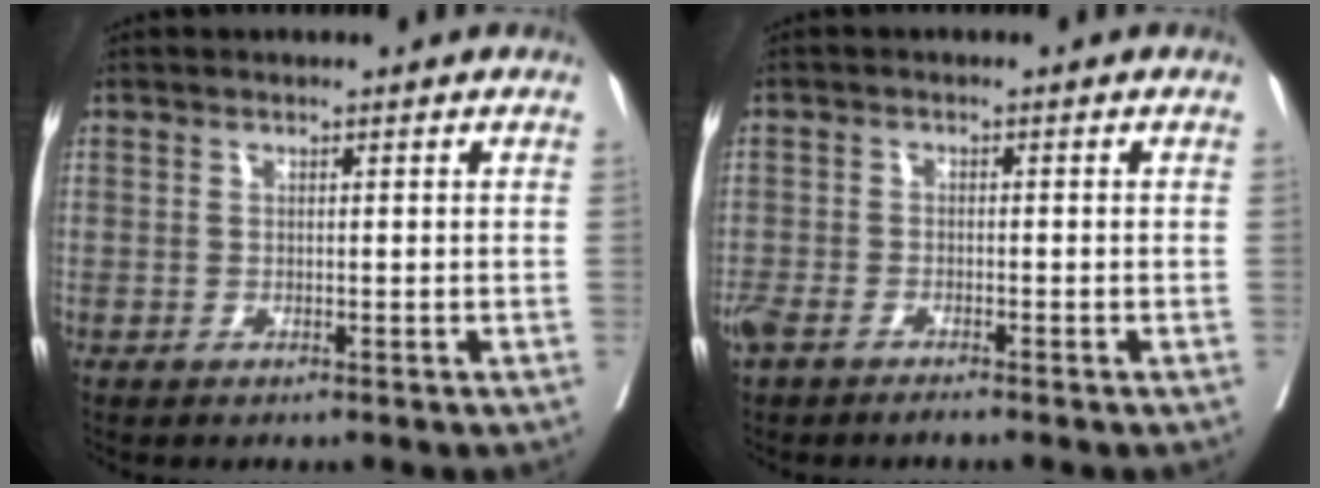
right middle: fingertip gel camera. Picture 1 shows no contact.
{"total": 4.2, "force": [-3.3, 1.4, 2.3], "torque": [-0.047, -0.003, -0.060]}